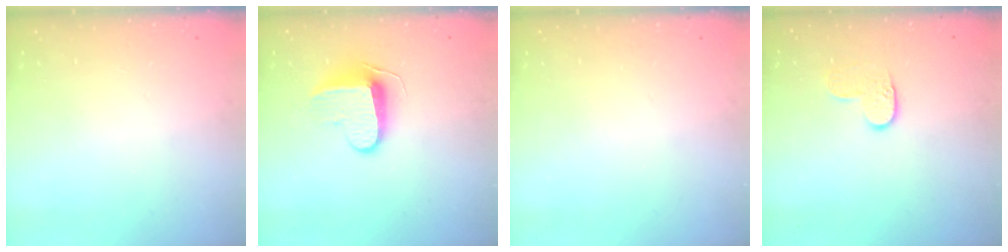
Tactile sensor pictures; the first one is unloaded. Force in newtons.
{"total": 8.9, "press": 8.9, "slide": 0.8}
{"total": 0.0}
{"total": 5.4, "press": 5.4, "slide": 0.3}